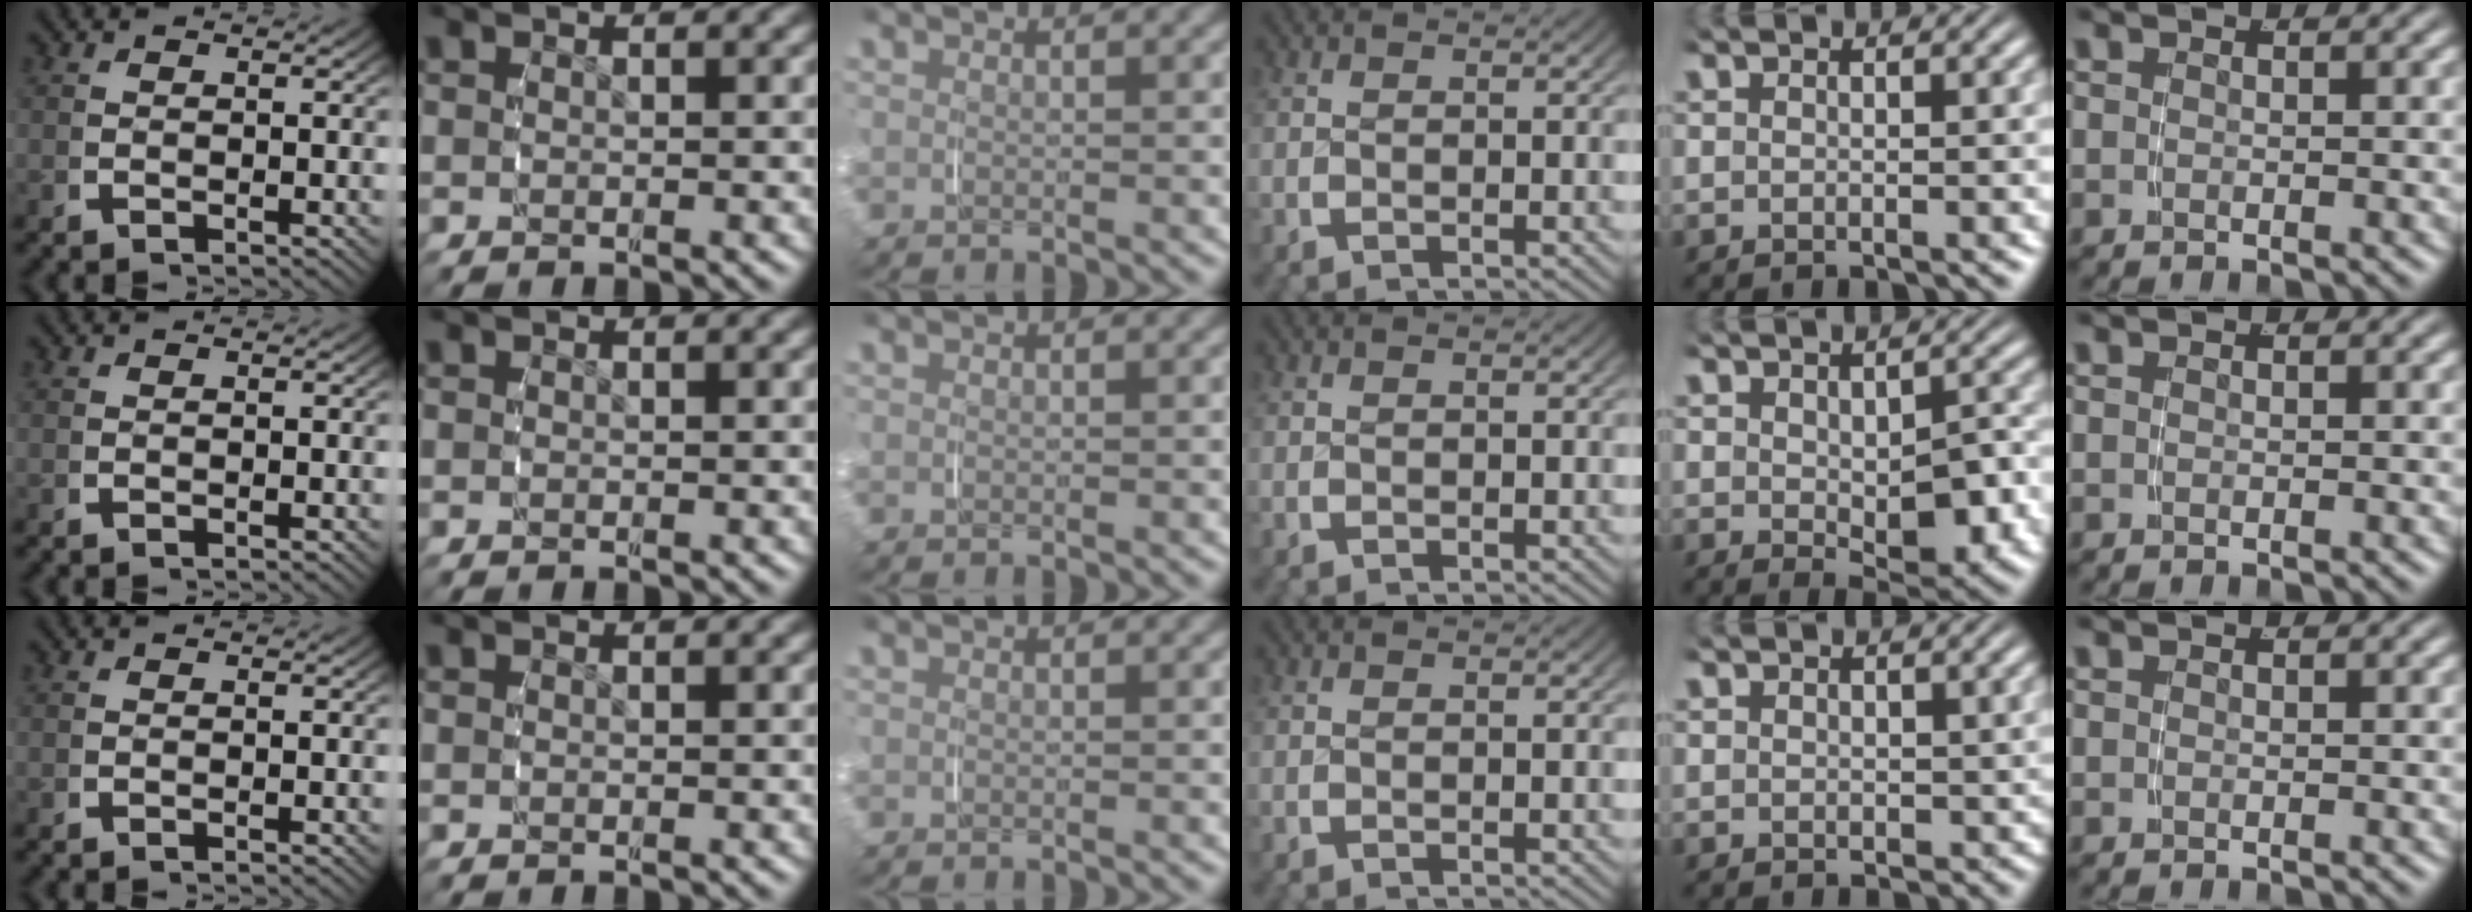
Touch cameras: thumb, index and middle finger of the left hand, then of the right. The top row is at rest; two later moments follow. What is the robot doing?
{"motion": "grasp_and_lifting", "object": "pencil case"}